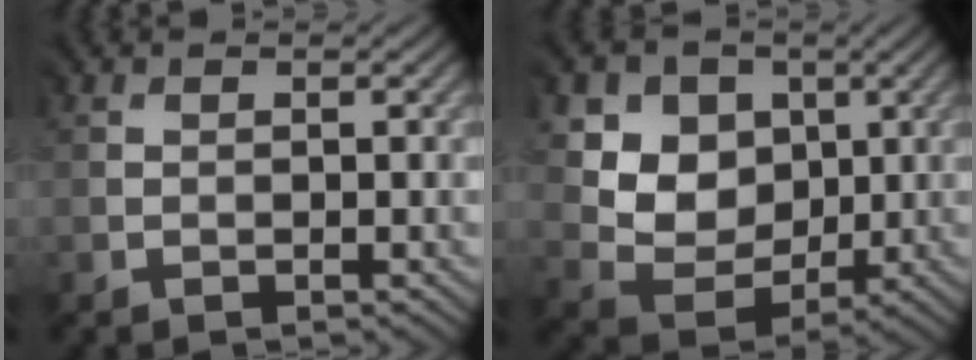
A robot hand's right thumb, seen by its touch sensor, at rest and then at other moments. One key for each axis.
{"total": 7.9, "fx": 3.1, "fy": 6.6, "fz": 3.2, "tx": -0.095, "ty": -0.007, "tz": 0.050}